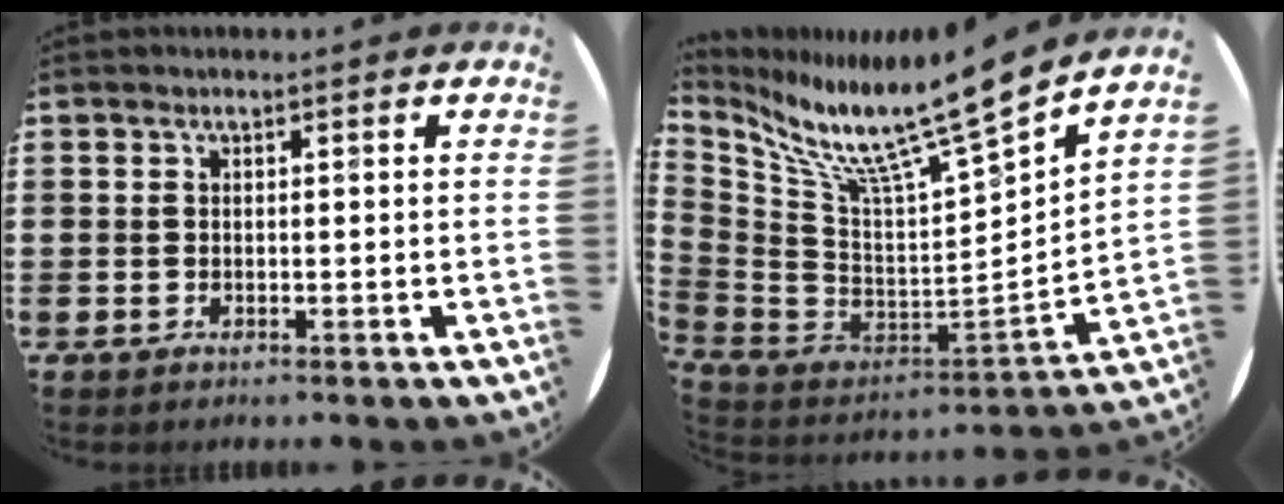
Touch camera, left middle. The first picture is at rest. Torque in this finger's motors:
{"motor_torque": [-0.12, -1.21, 0.16, 0.10]}